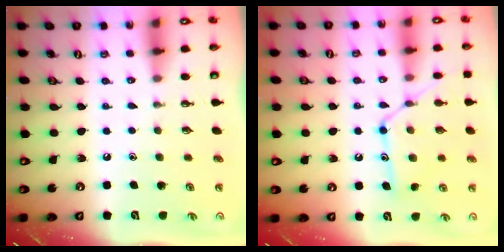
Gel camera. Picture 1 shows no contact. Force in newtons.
{"total": 12.9, "press": 12.9, "slide": 0.9}